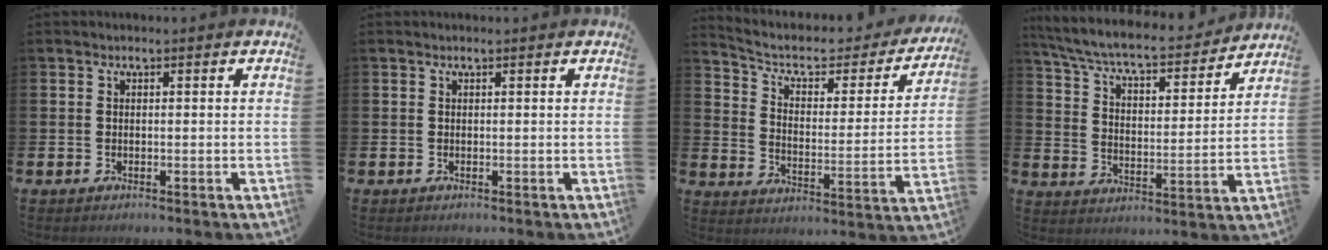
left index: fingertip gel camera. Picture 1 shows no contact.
{"total": 0.0}
{"total": 6.8, "force": [5.5, 2.9, 2.8], "torque": [-0.078, -0.040, 0.086]}
{"total": 7.3, "force": [6.7, 1.1, 2.5], "torque": [-0.085, -0.051, 0.112]}